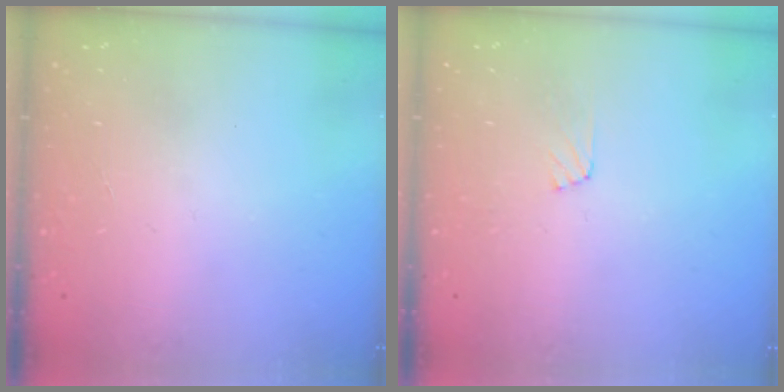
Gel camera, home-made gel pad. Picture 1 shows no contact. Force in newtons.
{"total": 7.1, "press": 7.0, "slide": 0.5}